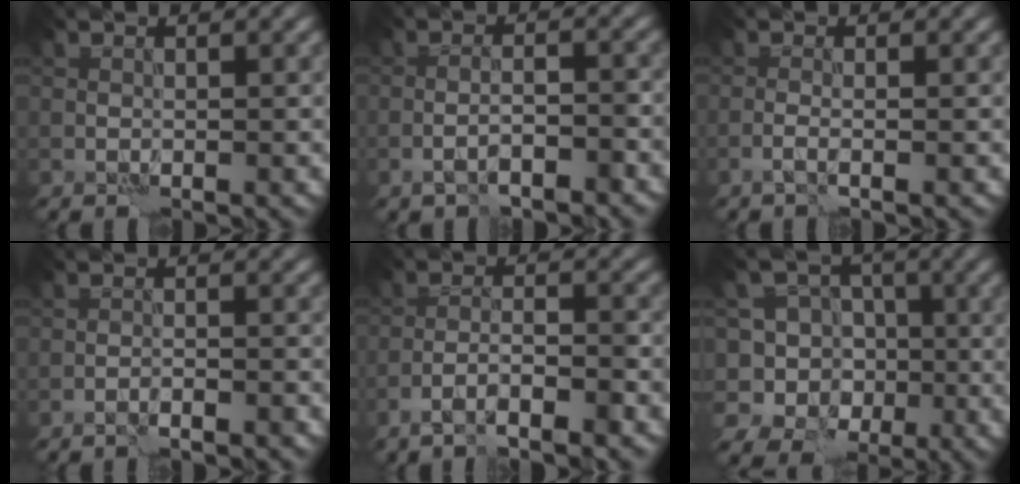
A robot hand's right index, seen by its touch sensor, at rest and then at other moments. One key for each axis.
{"total": 3.1, "fx": -2.0, "fy": 0.7, "fz": 2.3, "tx": -0.040, "ty": 0.004, "tz": -0.036}
{"total": 0.8, "fx": -0.5, "fy": -0.1, "fz": 0.7, "tx": -0.014, "ty": -0.001, "tz": -0.015}
{"total": 2.1, "fx": -1.9, "fy": 0.1, "fz": 0.9, "tx": -0.016, "ty": 0.005, "tz": -0.032}
{"total": 4.2, "fx": -3.1, "fy": 0.6, "fz": 2.7, "tx": -0.045, "ty": 0.005, "tz": -0.057}
{"total": 9.6, "fx": -2.2, "fy": 9.1, "fz": 2.0, "tx": -0.045, "ty": 0.028, "tz": -0.061}